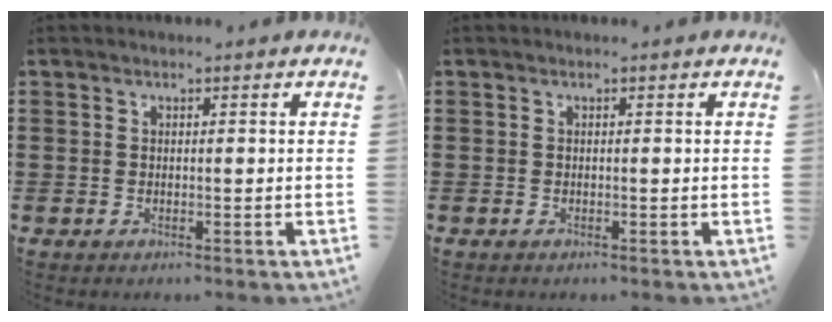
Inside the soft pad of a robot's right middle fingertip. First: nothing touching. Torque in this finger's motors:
{"motor_torque": [0.00, 0.00, 0.11, 0.00]}